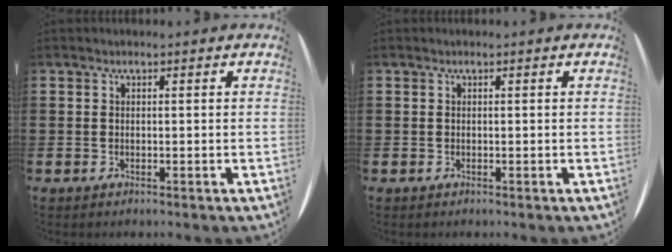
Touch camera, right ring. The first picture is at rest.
{"total": 0.0}